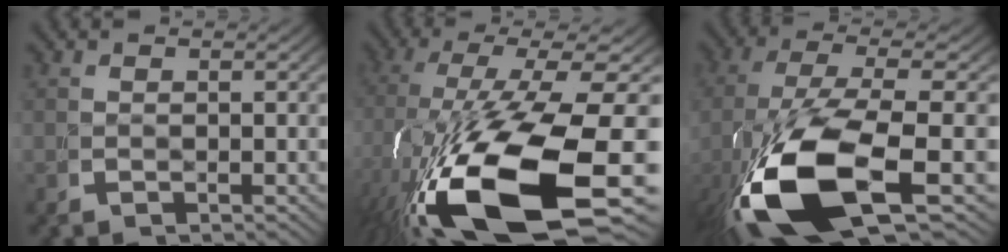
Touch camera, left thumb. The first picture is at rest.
{"total": 18.2, "force": [-3.6, 8.5, 15.7], "torque": [-0.332, -0.061, -0.004]}
{"total": 13.3, "force": [-2.1, 5.9, 11.8], "torque": [-0.266, -0.029, -0.009]}